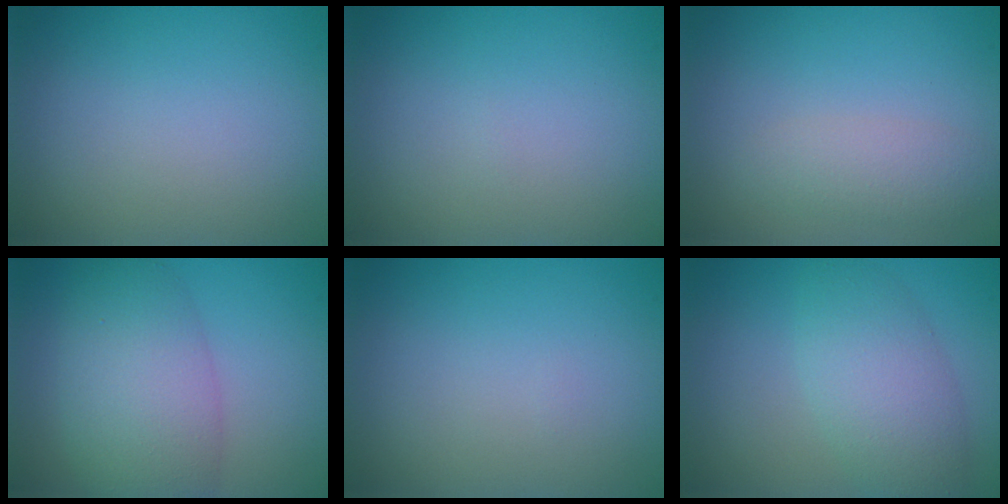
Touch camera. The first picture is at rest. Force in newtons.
{"total": 0.0}
{"total": 2.1, "press": 2.1, "slide": 0.1}
{"total": 6.7, "press": 6.7, "slide": 0.2}
{"total": 0.0}
{"total": 4.5, "press": 4.5, "slide": 0.2}